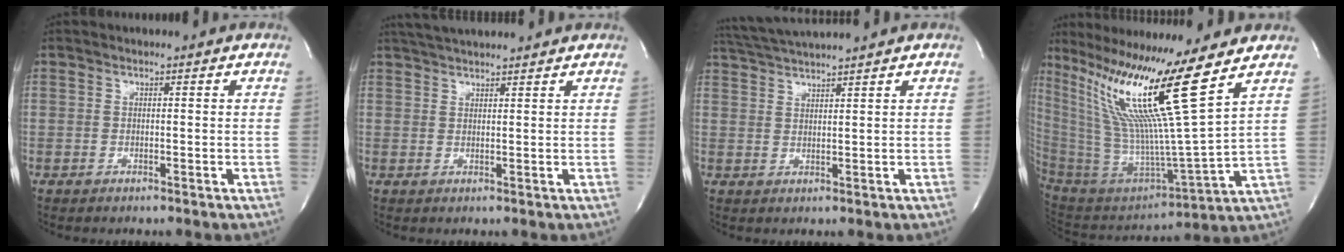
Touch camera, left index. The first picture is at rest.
{"total": 7.1, "force": [6.6, 0.1, 2.8], "torque": [-0.052, 0.031, 0.099]}
{"total": 6.0, "force": [5.5, -1.7, 1.8], "torque": [-0.036, 0.011, 0.101]}
{"total": 22.1, "force": [13.1, -2.4, 17.7], "torque": [-0.339, -0.028, 0.234]}